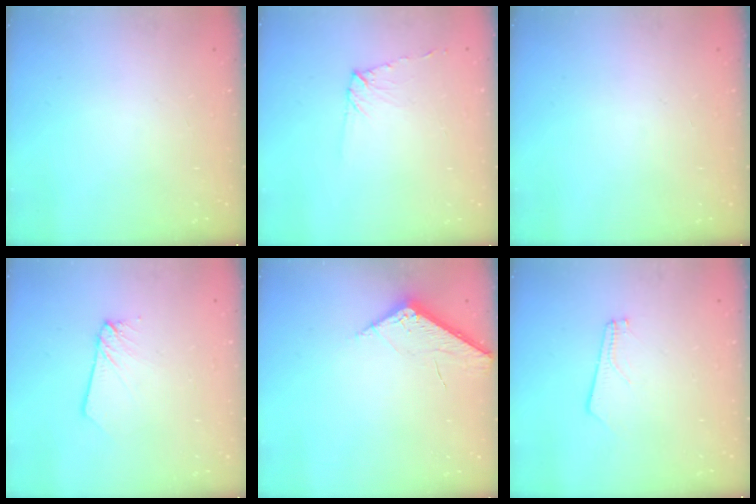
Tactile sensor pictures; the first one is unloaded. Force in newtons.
{"total": 6.7, "press": 6.7, "slide": 0.6}
{"total": 0.0}
{"total": 2.3, "press": 2.3, "slide": 0.2}
{"total": 5.2, "press": 5.2, "slide": 0.6}
{"total": 2.2, "press": 2.2, "slide": 0.3}